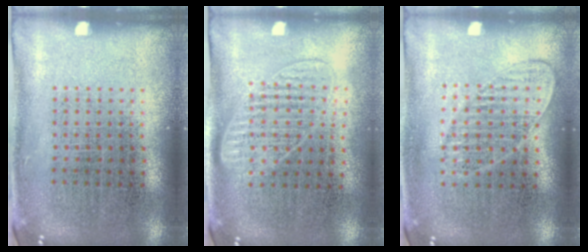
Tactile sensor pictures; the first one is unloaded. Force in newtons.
{"total": 1.3, "press": 1.2, "slide": 0.5}
{"total": 1.0, "press": 1.0, "slide": 0.3}